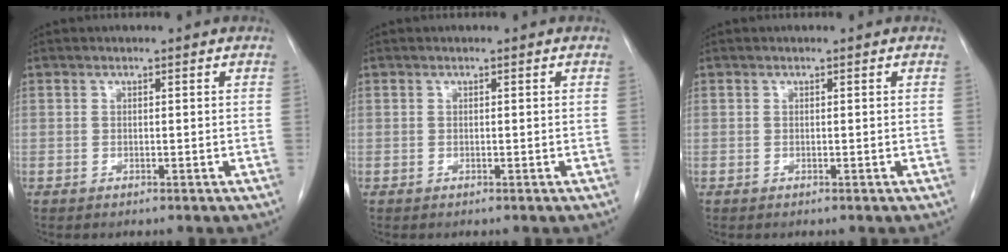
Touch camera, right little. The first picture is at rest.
{"total": 0.0}
{"total": 0.0}